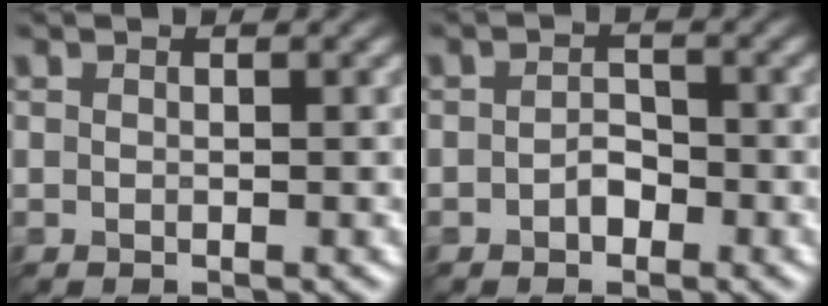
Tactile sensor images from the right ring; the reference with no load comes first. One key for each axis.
{"total": 1.1, "fx": -1.0, "fy": -0.2, "fz": -0.1, "tx": -0.018, "ty": 0.009, "tz": -0.001}